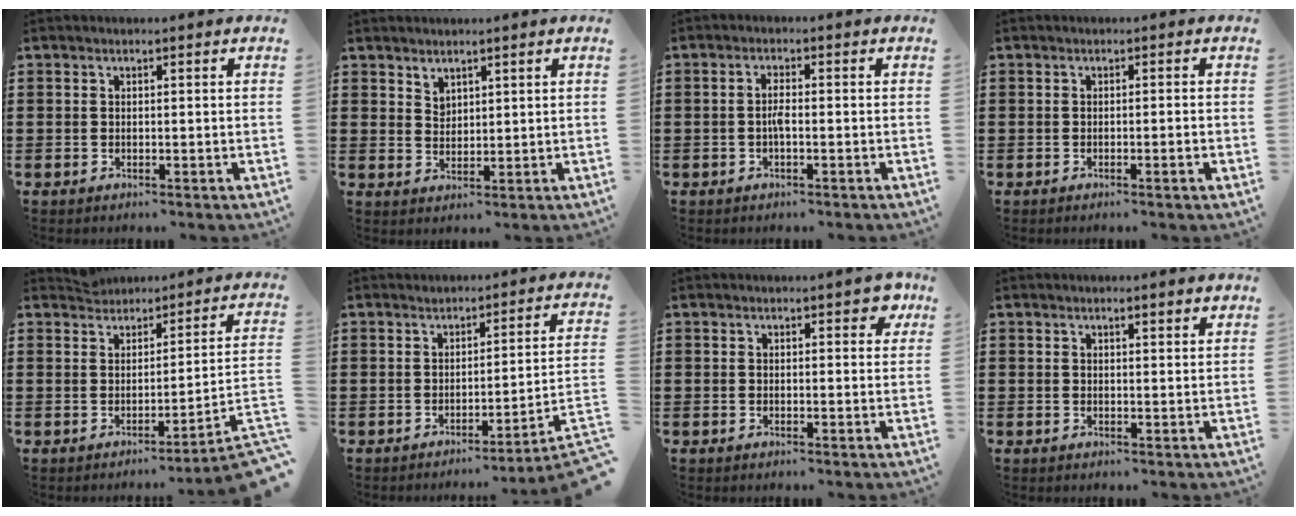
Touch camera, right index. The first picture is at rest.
{"total": 2.3, "force": [2.0, 1.2, 0.1], "torque": [-0.006, 0.003, 0.039]}
{"total": 2.2, "force": [-0.5, 0.5, 2.0], "torque": [-0.047, 0.000, -0.013]}
{"total": 1.2, "force": [-0.5, -0.3, 1.0], "torque": [-0.015, -0.006, -0.009]}
{"total": 2.5, "force": [-0.9, -0.4, 2.3], "torque": [-0.045, -0.012, -0.015]}
{"total": 3.1, "force": [-1.9, -1.0, 2.2], "torque": [-0.040, -0.015, -0.043]}
{"total": 2.3, "force": [1.3, 1.2, 1.5], "torque": [-0.011, 0.001, 0.016]}
{"total": 1.3, "force": [1.0, 0.3, 0.9], "torque": [-0.018, 0.002, 0.018]}